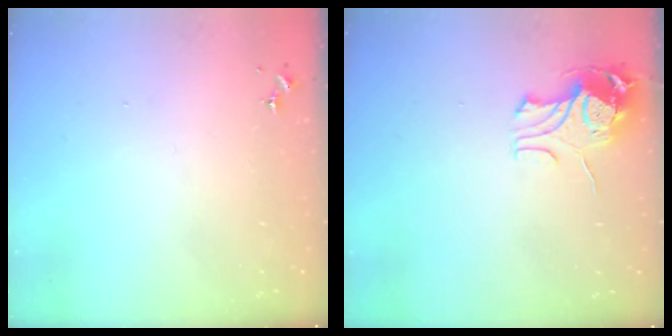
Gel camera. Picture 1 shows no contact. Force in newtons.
{"total": 10.8, "press": 10.8, "slide": 1.2}